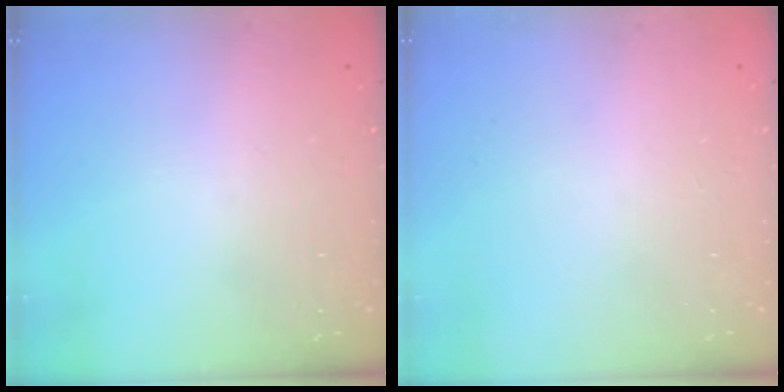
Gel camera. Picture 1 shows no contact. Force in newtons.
{"total": 0.0}